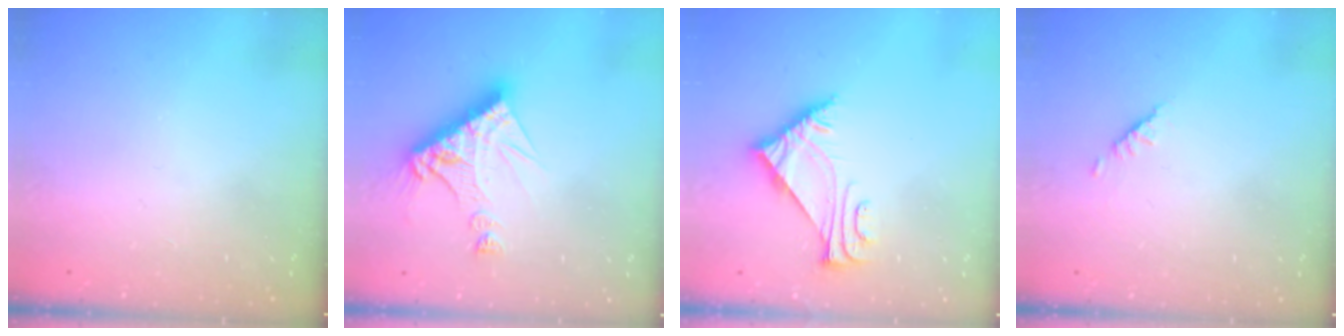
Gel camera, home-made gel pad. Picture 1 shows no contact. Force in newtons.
{"total": 13.9, "press": 13.9, "slide": 1.4}
{"total": 6.1, "press": 6.1, "slide": 0.3}
{"total": 1.9, "press": 1.8, "slide": 0.5}